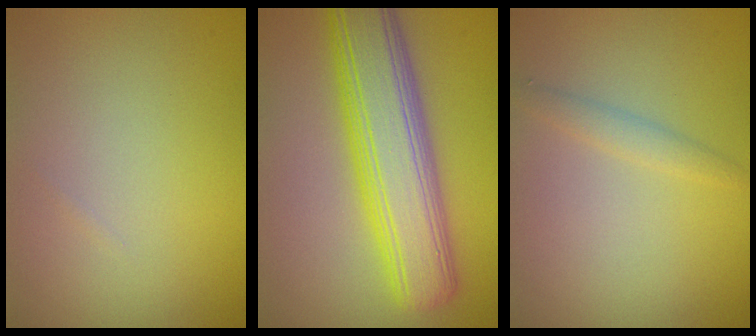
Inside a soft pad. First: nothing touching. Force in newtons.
{"total": 9.0, "press": 9.0, "slide": 0.5}
{"total": 1.3, "press": 1.2, "slide": 0.0}